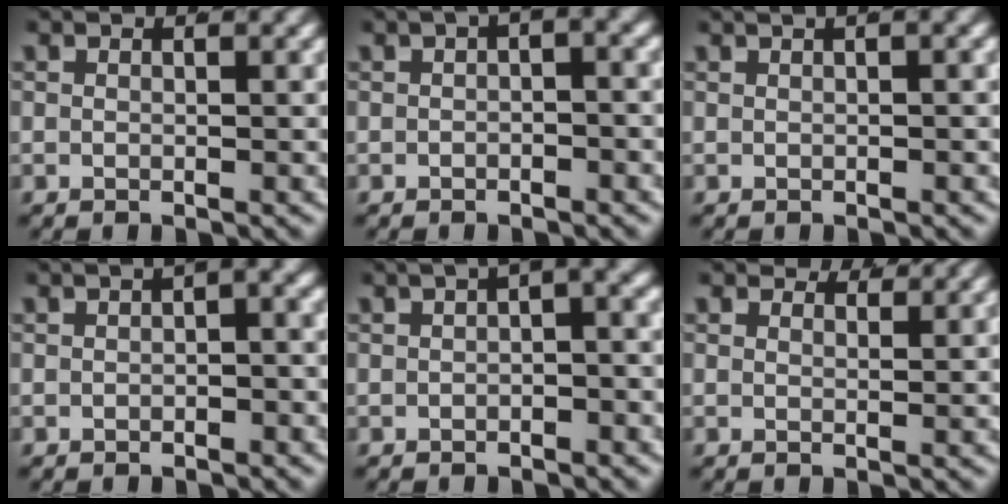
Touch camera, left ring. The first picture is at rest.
{"total": 1.4, "force": [0.1, 0.3, 1.4], "torque": [-0.016, 0.003, 0.005]}
{"total": 1.6, "force": [1.0, 0.2, 1.2], "torque": [-0.004, 0.017, 0.009]}
{"total": 1.6, "force": [0.1, 0.4, 1.5], "torque": [-0.015, 0.006, 0.002]}
{"total": 2.5, "force": [0.6, 0.7, 2.4], "torque": [-0.023, 0.009, 0.010]}
{"total": 2.2, "force": [2.2, 0.0, 0.4], "torque": [0.000, -0.005, 0.035]}